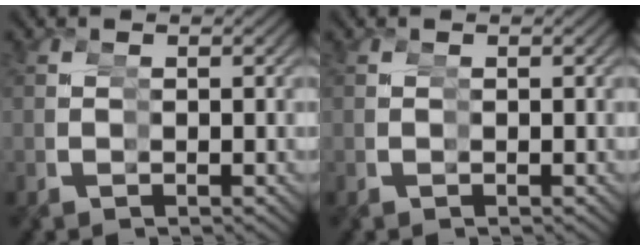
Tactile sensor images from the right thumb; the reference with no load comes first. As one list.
[{"total": 0.0}]